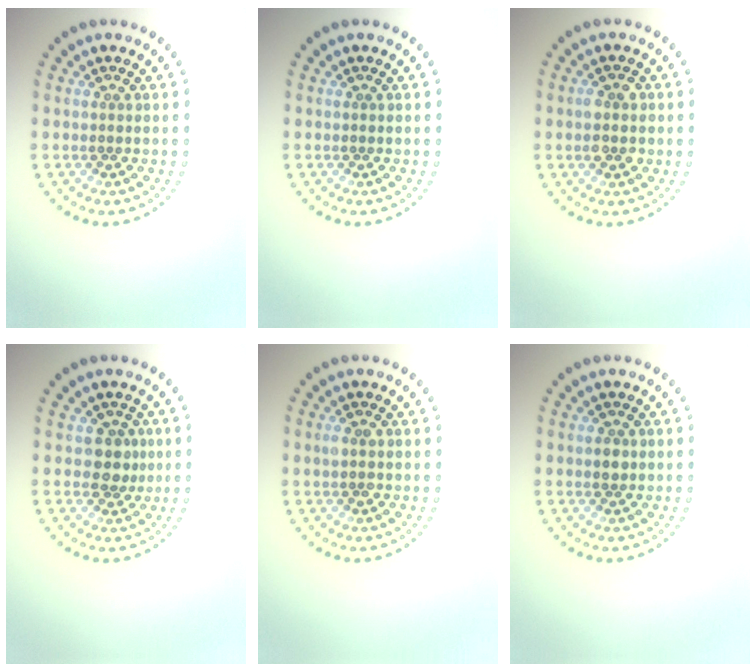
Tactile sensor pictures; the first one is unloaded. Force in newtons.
{"total": 0.0}
{"total": 2.6, "press": 2.6, "slide": 0.2}
{"total": 2.0, "press": 1.8, "slide": 0.9}
{"total": 1.1, "press": 1.1, "slide": 0.0}
{"total": 1.0, "press": 1.0, "slide": 0.2}